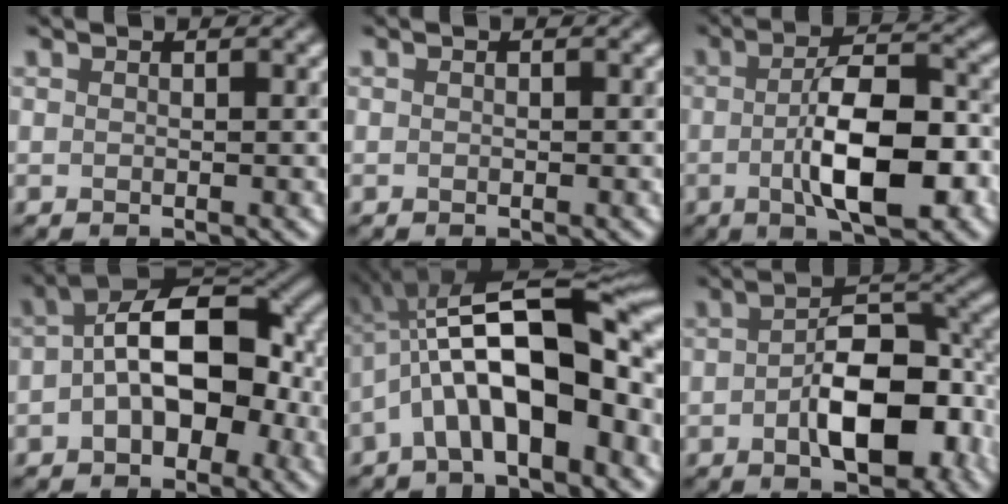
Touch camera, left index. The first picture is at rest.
{"total": 0.0}
{"total": 8.6, "force": [-2.1, 3.0, 7.8], "torque": [-0.125, 0.002, -0.037]}
{"total": 9.6, "force": [-0.6, 5.3, 7.9], "torque": [-0.108, 0.021, -0.022]}
{"total": 13.0, "force": [-2.7, 4.8, 11.8], "torque": [-0.184, 0.030, -0.050]}
{"total": 8.5, "force": [-2.4, 4.3, 6.9], "torque": [-0.098, 0.009, -0.043]}